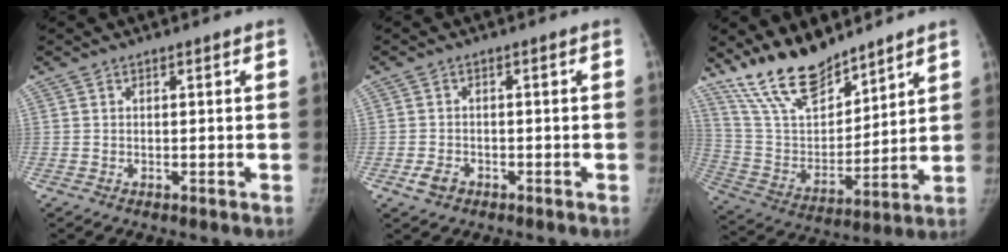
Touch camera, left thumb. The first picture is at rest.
{"total": 2.8, "force": [-1.4, 2.0, 1.3], "torque": [-0.022, 0.006, -0.021]}
{"total": 16.7, "force": [13.7, 6.1, 7.4], "torque": [-0.101, -0.072, 0.263]}